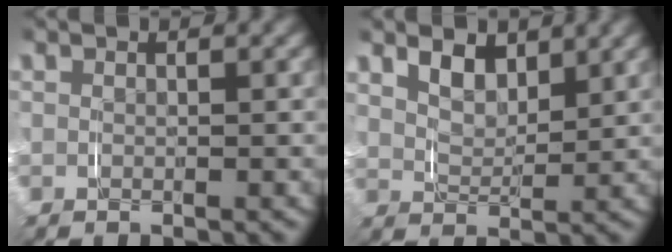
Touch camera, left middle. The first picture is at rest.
{"total": 3.7, "force": [2.2, 2.3, 1.9], "torque": [-0.040, -0.002, 0.037]}